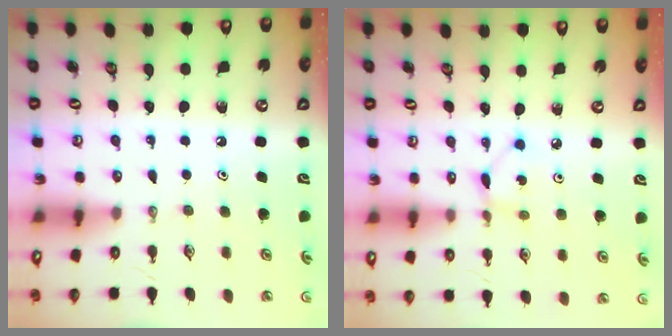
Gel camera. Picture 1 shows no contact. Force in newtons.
{"total": 2.0, "press": 2.0, "slide": 0.2}